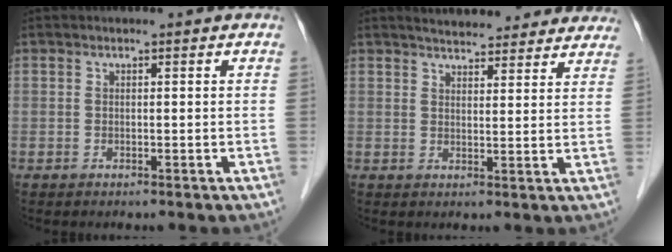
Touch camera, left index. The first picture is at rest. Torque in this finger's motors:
{"motor_torque": [0.24, -0.22, 0.43, 0.06]}